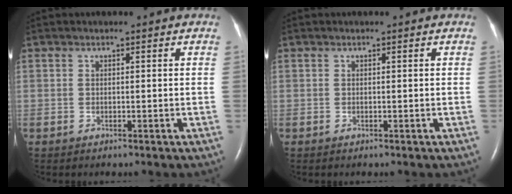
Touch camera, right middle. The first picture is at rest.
{"total": 0.0}